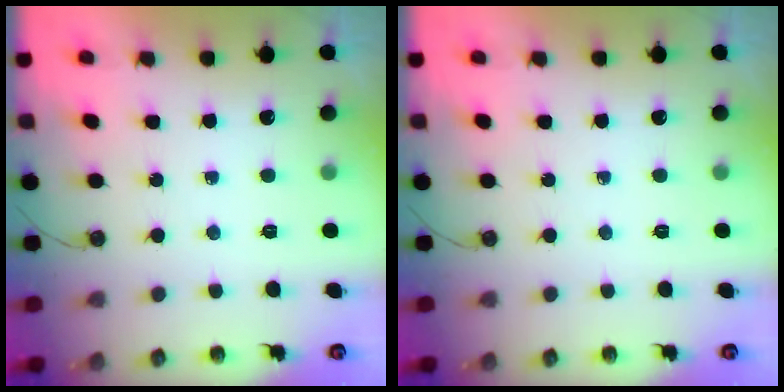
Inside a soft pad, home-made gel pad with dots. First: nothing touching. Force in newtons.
{"total": 0.0}